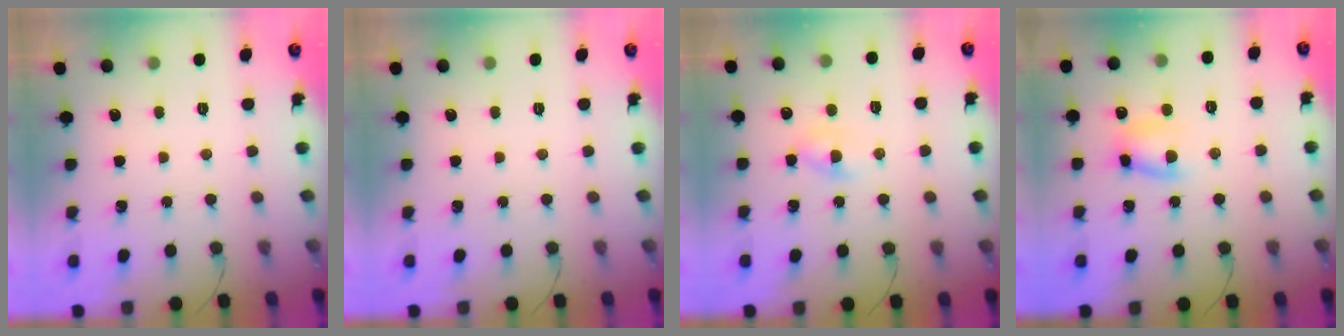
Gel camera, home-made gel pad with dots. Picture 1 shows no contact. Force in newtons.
{"total": 0.0}
{"total": 2.9, "press": 2.7, "slide": 1.0}
{"total": 7.4, "press": 7.4, "slide": 0.7}